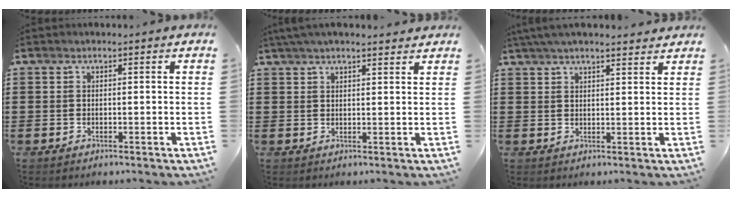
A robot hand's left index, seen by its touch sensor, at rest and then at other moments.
{"total": 2.9, "force": [2.6, 0.2, 1.3], "torque": [-0.031, 0.003, 0.048]}
{"total": 3.8, "force": [3.5, 0.2, 1.5], "torque": [-0.037, -0.001, 0.066]}